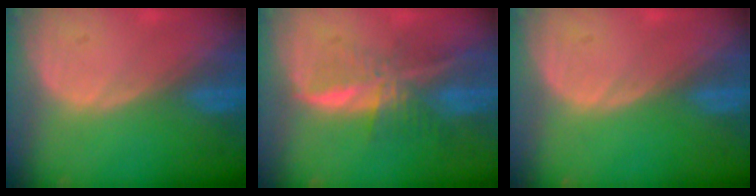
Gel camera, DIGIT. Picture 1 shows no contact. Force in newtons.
{"total": 7.6, "press": 6.4, "slide": 4.2}
{"total": 0.0}